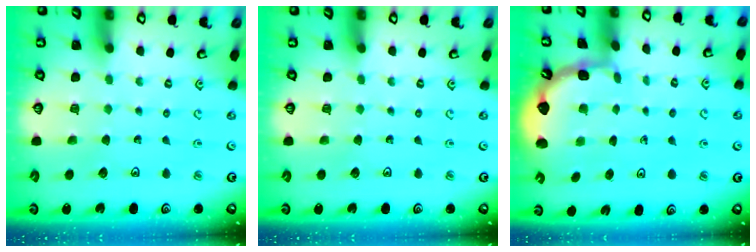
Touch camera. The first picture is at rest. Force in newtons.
{"total": 0.0}
{"total": 2.0, "press": 2.0, "slide": 0.2}